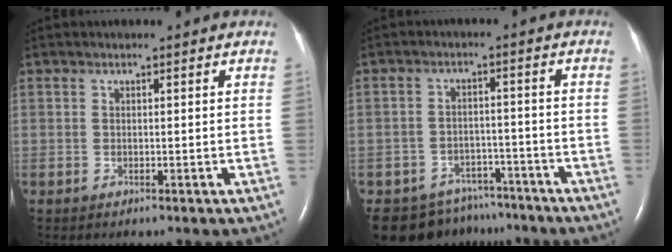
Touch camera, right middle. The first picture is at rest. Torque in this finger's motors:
{"motor_torque": [0.57, -0.54, 0.09, 0.01]}